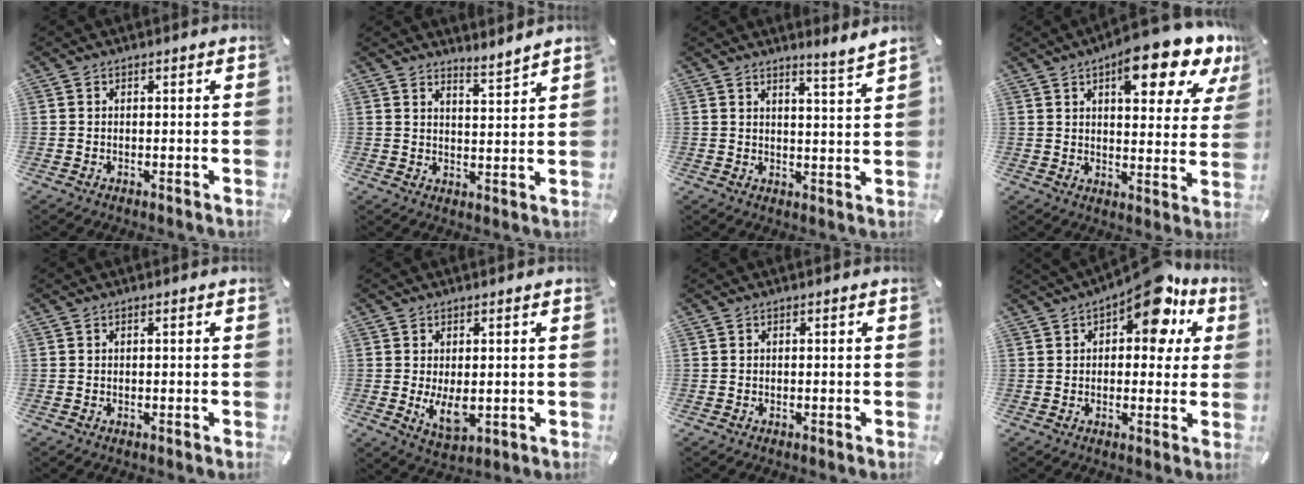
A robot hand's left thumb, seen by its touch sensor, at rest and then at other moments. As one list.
[{"total": 4.2, "force": [4.2, 0.3, 0.6], "torque": [-0.006, -0.034, 0.074]}, {"total": 4.2, "force": [3.9, -0.9, 1.3], "torque": [-0.028, -0.035, 0.067]}, {"total": 14.7, "force": [9.6, 5.4, 9.8], "torque": [-0.125, -0.059, 0.155]}, {"total": 0.0}, {"total": 6.8, "force": [-0.3, 3.1, 6.0], "torque": [-0.121, -0.018, -0.008]}, {"total": 0.0}, {"total": 13.7, "force": [7.9, 6.2, 9.3], "torque": [-0.116, -0.045, 0.131]}]